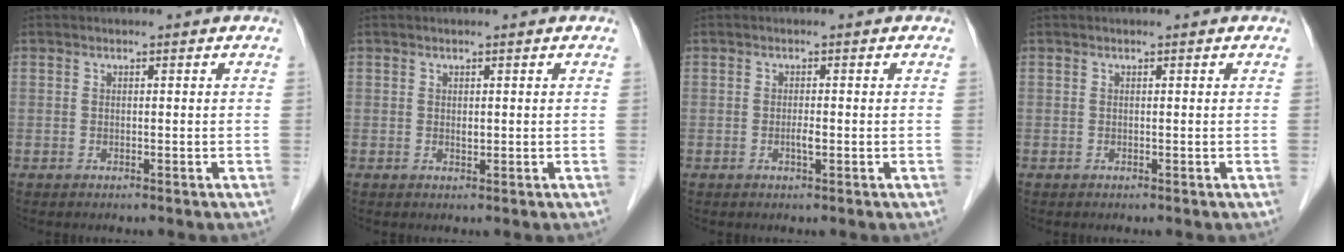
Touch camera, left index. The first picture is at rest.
{"total": 0.6, "force": [-0.2, 0.3, 0.5], "torque": [-0.008, -0.007, -0.002]}
{"total": 1.3, "force": [-0.8, 0.1, 1.0], "torque": [-0.022, -0.007, -0.012]}
{"total": 0.0}